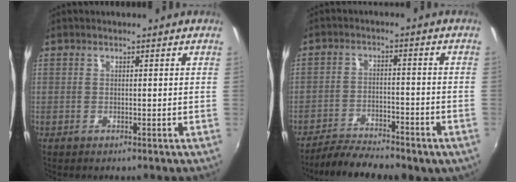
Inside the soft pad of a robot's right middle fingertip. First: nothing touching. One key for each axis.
{"total": 12.3, "fx": -9.7, "fy": 3.6, "fz": 6.7, "tx": -0.140, "ty": -0.025, "tz": -0.149}